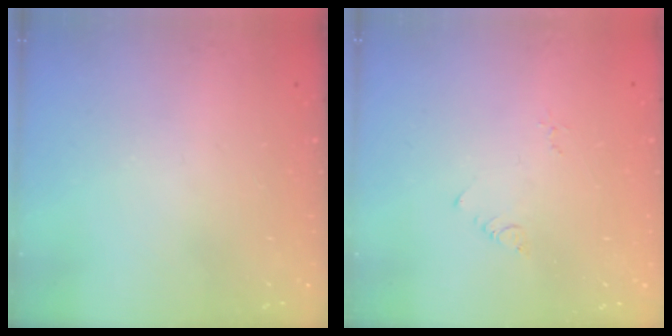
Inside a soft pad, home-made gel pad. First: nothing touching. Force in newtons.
{"total": 1.4, "press": 1.3, "slide": 0.3}